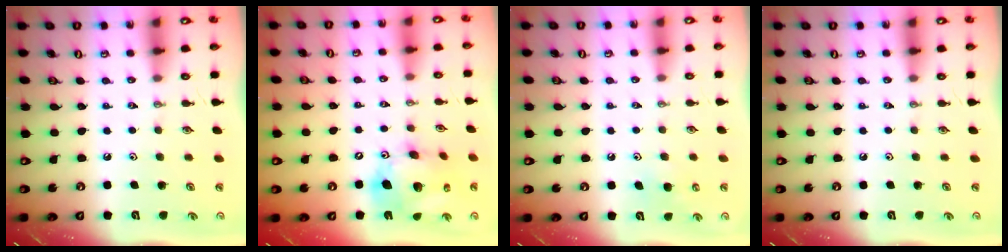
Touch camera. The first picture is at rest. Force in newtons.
{"total": 16.9, "press": 16.7, "slide": 2.6}
{"total": 6.3, "press": 6.2, "slide": 0.6}
{"total": 0.0}